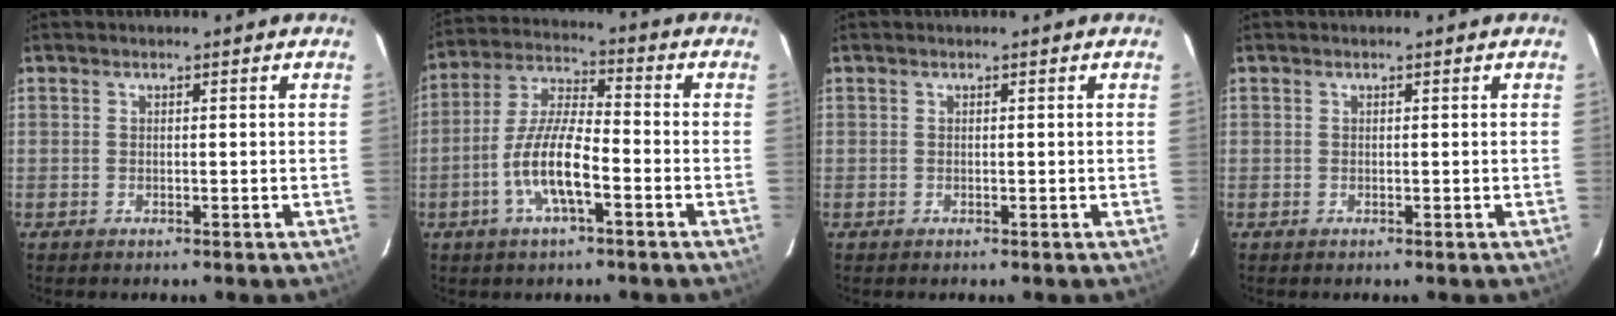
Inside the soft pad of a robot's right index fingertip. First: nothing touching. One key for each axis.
{"total": 10.5, "fx": -4.3, "fy": 2.7, "fz": 9.2, "tx": -0.193, "ty": 0.001, "tz": -0.082}
{"total": 0.0}
{"total": 0.0}